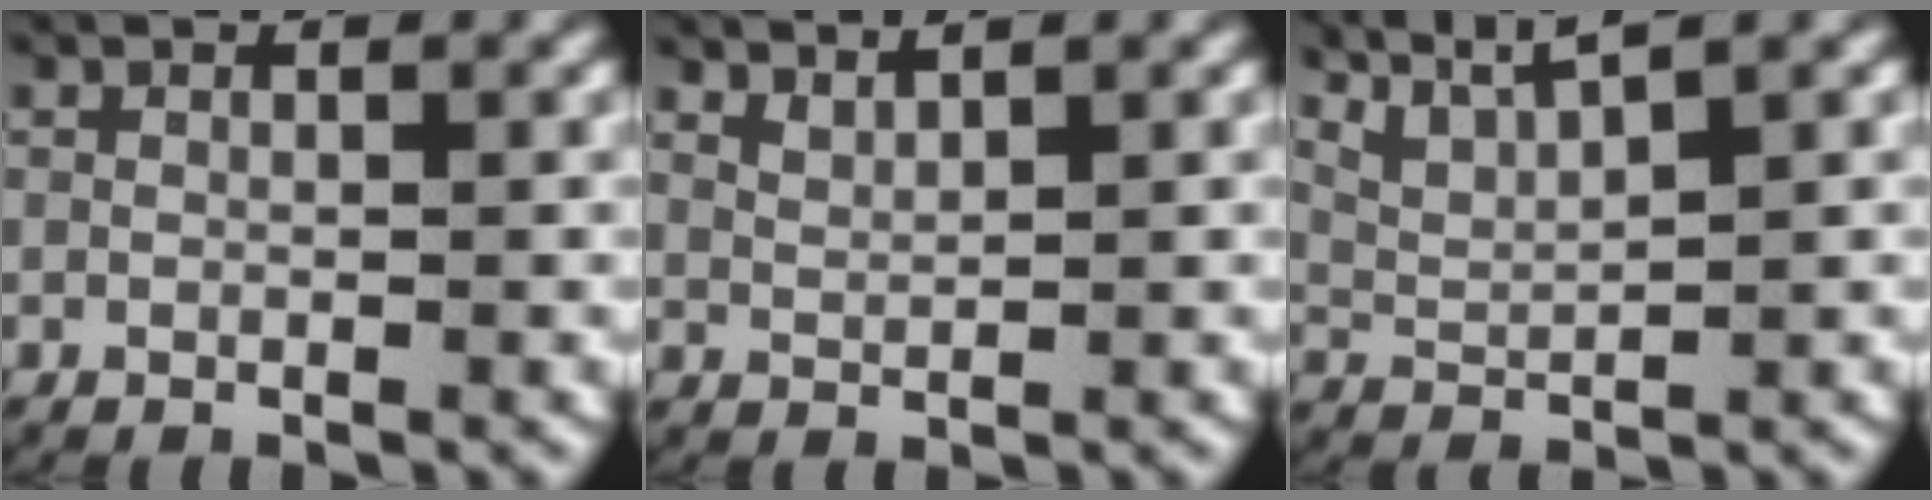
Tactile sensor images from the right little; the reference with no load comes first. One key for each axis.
{"total": 2.0, "fx": 1.8, "fy": 0.4, "fz": 0.6, "tx": -0.017, "ty": -0.003, "tz": 0.039}
{"total": 5.3, "fx": 4.2, "fy": 2.1, "fz": 2.4, "tx": -0.051, "ty": 0.010, "tz": 0.069}